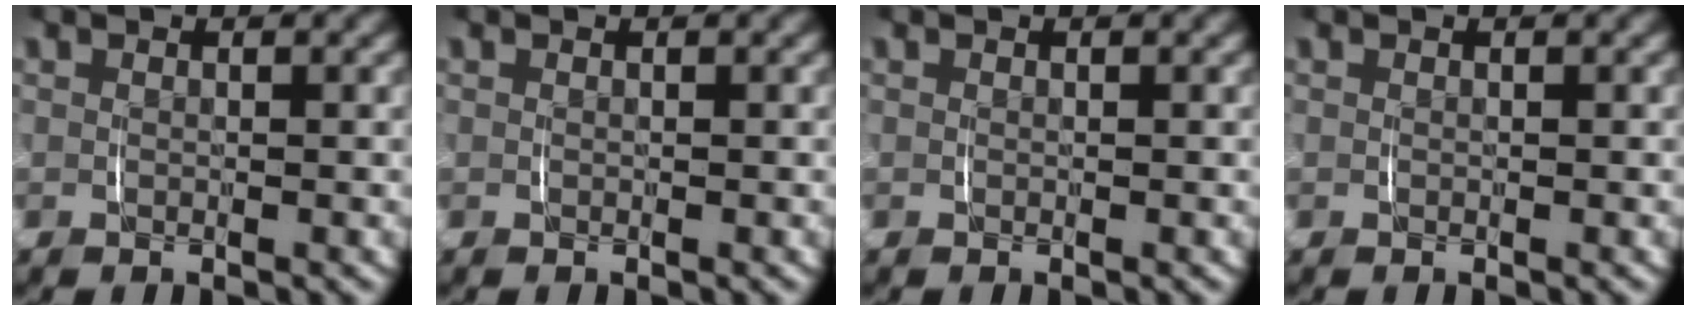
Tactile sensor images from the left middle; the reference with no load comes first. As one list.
[{"total": 0.0}, {"total": 0.0}, {"total": 0.0}]